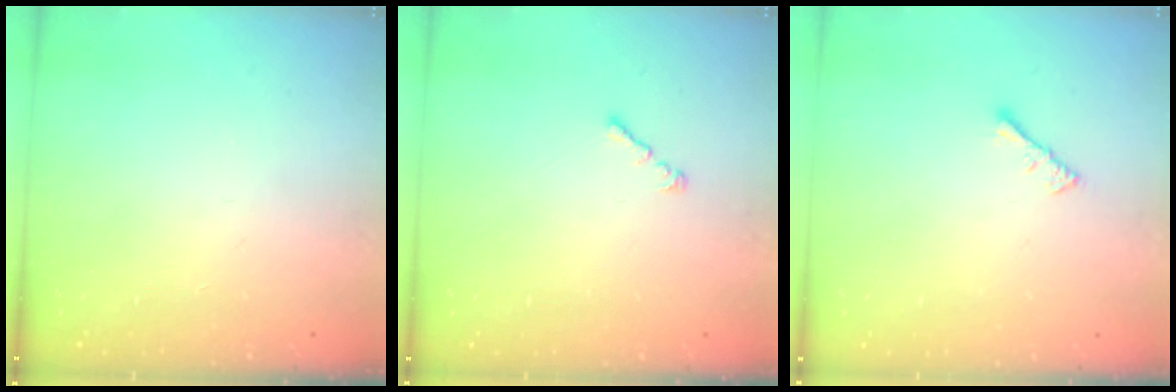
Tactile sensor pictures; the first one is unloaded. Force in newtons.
{"total": 1.0, "press": 0.9, "slide": 0.5}
{"total": 1.1, "press": 1.1, "slide": 0.4}